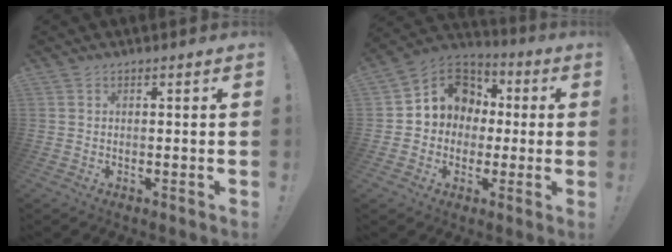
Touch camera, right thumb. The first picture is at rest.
{"total": 11.6, "force": [1.8, 10.6, 4.4], "torque": [-0.050, -0.004, 0.044]}